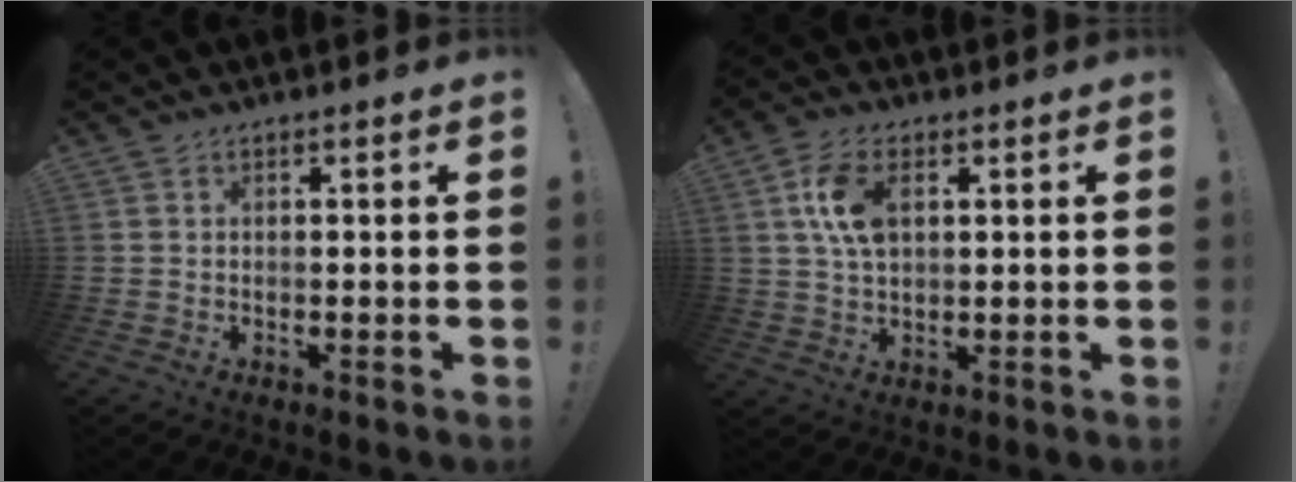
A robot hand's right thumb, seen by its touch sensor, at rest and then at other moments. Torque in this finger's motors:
{"motor_torque": [0.93, 0.98, -0.12, 0.21, 0.14]}